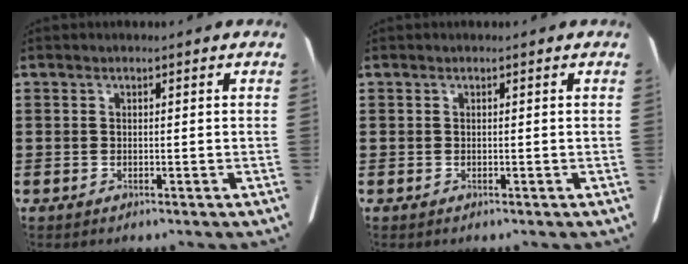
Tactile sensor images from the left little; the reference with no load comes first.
{"total": 0.0}